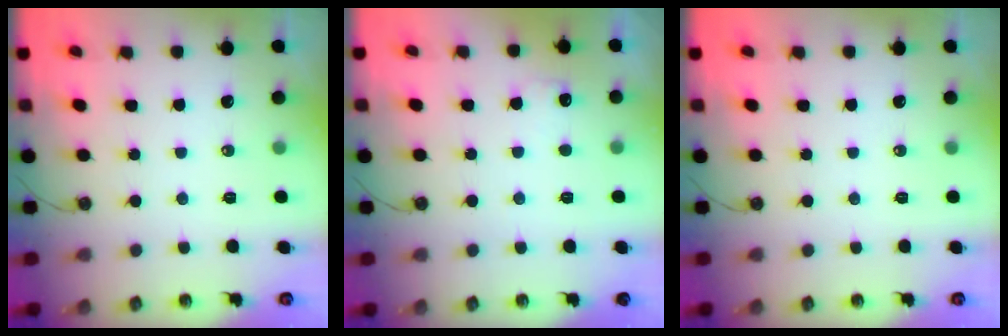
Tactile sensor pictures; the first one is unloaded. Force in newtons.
{"total": 5.1, "press": 5.0, "slide": 1.0}
{"total": 0.0}